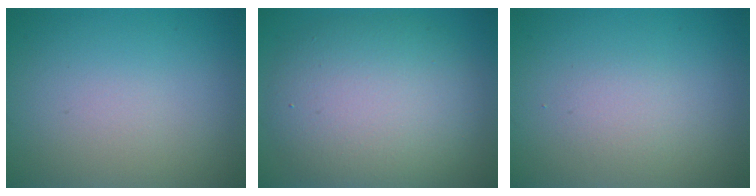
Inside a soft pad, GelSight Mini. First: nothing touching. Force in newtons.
{"total": 8.6, "press": 8.6, "slide": 0.6}
{"total": 1.4, "press": 1.3, "slide": 0.1}